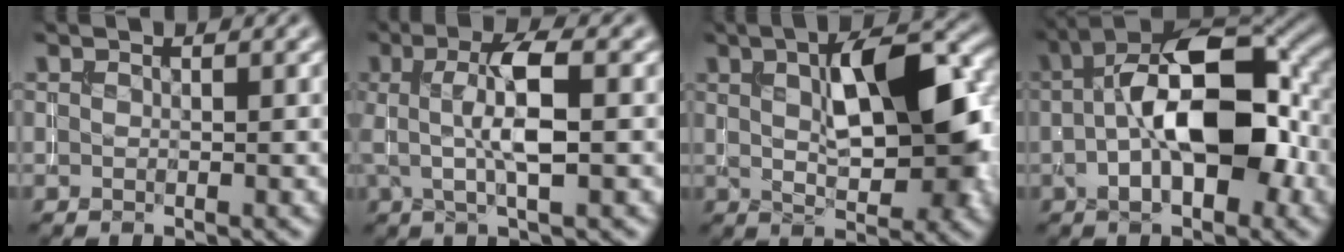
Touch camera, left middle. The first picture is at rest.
{"total": 5.0, "force": [0.4, 1.1, 4.8], "torque": [-0.087, 0.005, 0.004]}
{"total": 9.9, "force": [2.0, 4.0, 8.8], "torque": [-0.116, 0.015, 0.031]}
{"total": 11.6, "force": [-0.3, 5.8, 10.0], "torque": [-0.150, 0.019, -0.016]}